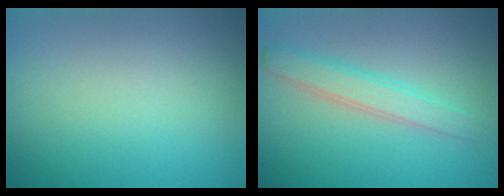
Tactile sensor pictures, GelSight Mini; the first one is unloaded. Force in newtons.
{"total": 2.6, "press": 2.6, "slide": 0.2}